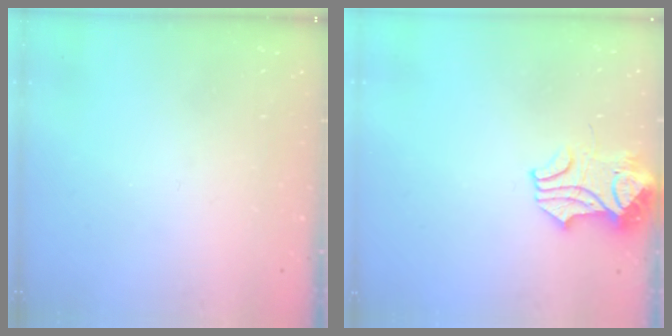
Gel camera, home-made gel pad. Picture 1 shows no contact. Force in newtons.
{"total": 3.6, "press": 3.5, "slide": 0.8}